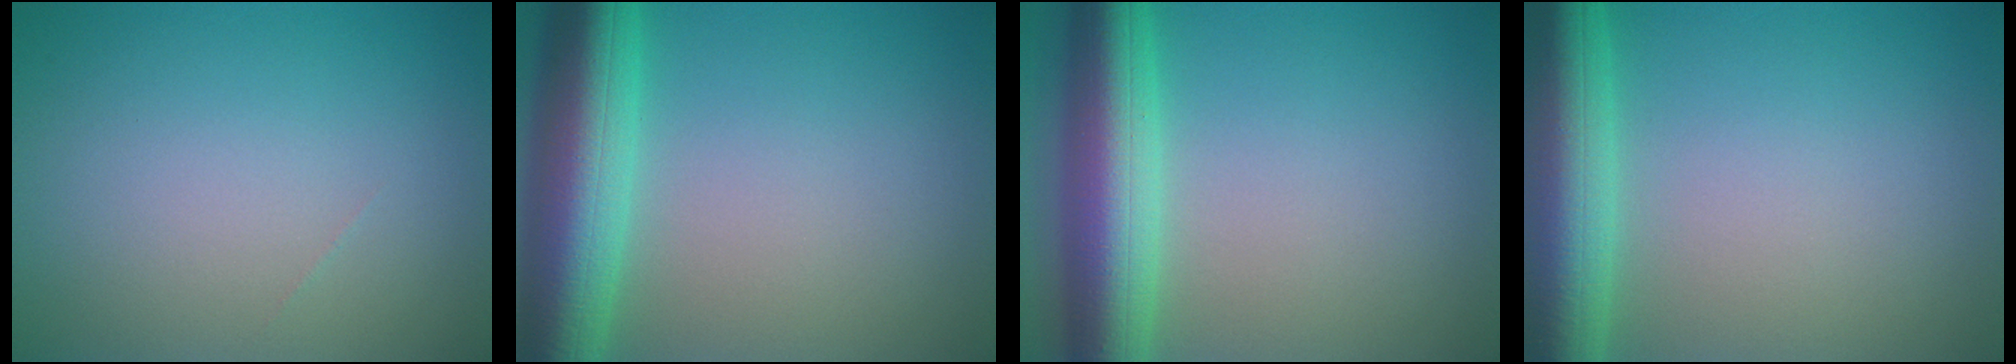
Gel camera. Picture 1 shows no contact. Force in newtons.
{"total": 9.2, "press": 9.2, "slide": 0.4}
{"total": 8.4, "press": 8.4, "slide": 0.3}
{"total": 7.7, "press": 7.7, "slide": 0.3}